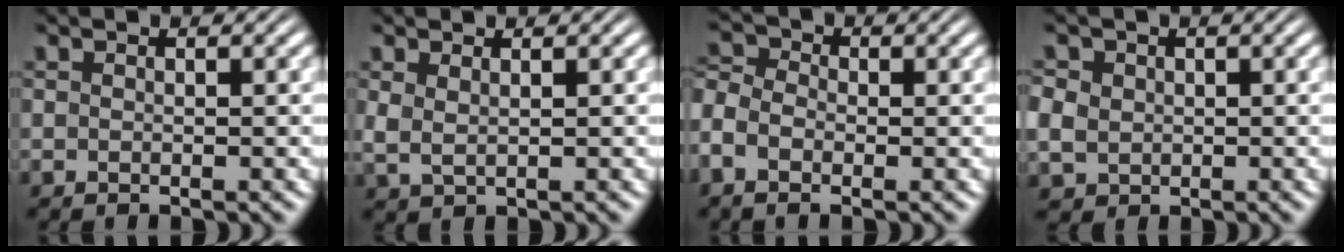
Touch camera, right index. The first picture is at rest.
{"total": 1.8, "force": [0.8, 1.2, 1.1], "torque": [-0.032, -0.009, 0.026]}
{"total": 3.7, "force": [-0.7, 3.0, 2.0], "torque": [-0.052, -0.009, -0.016]}
{"total": 3.9, "force": [-0.1, 3.7, 1.4], "torque": [-0.049, -0.021, 0.009]}